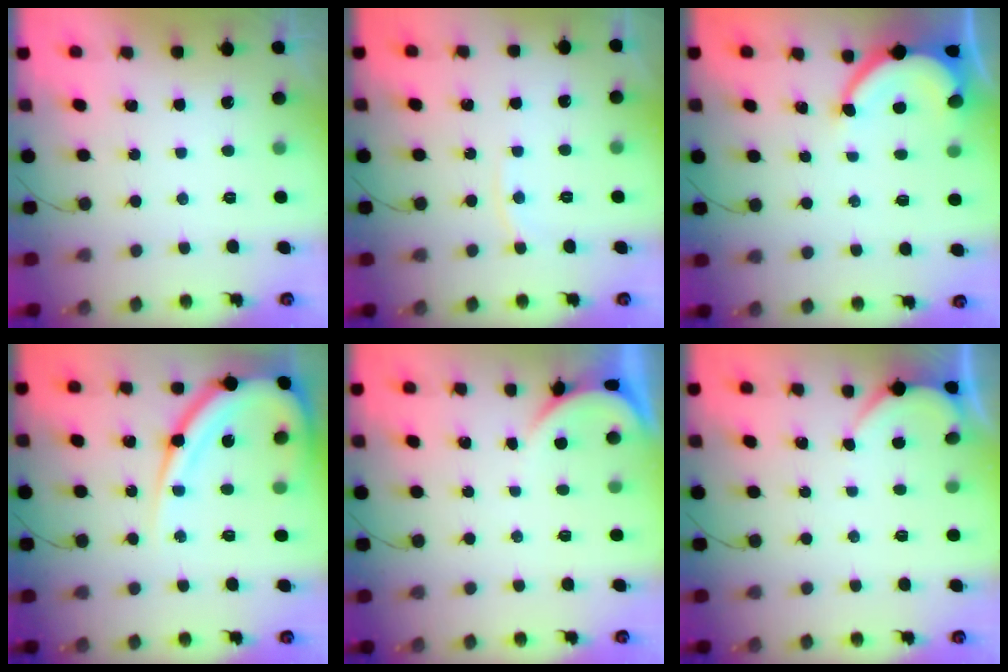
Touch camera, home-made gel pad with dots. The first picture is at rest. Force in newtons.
{"total": 3.9, "press": 3.9, "slide": 0.6}
{"total": 6.9, "press": 6.8, "slide": 0.7}
{"total": 15.5, "press": 15.4, "slide": 1.2}
{"total": 0.0}
{"total": 2.1, "press": 2.1, "slide": 0.3}